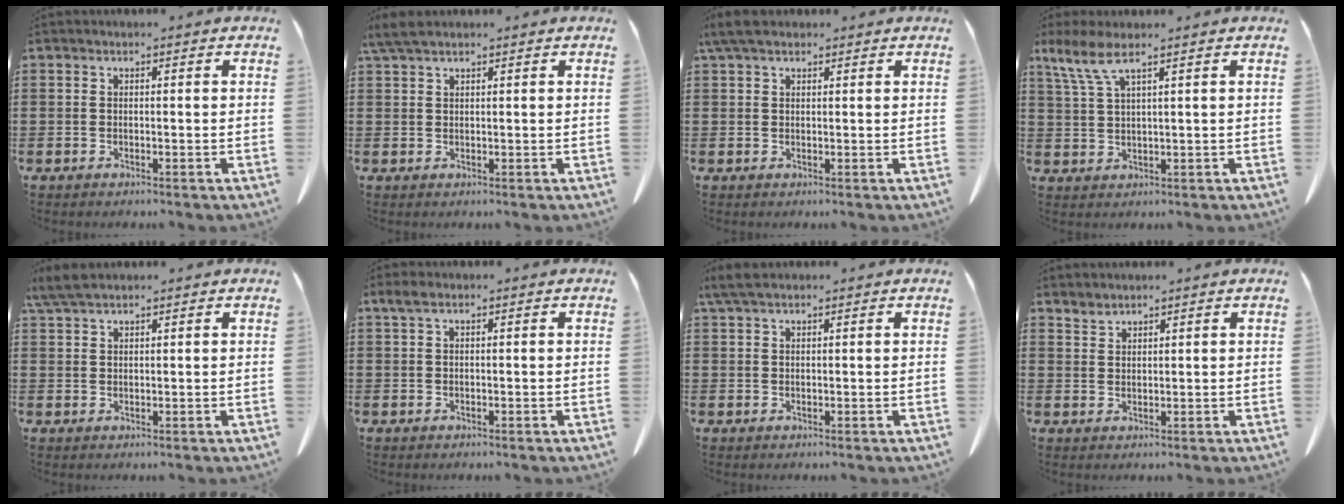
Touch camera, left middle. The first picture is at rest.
{"total": 2.7, "force": [2.0, 0.6, 1.7], "torque": [-0.039, 0.004, 0.038]}
{"total": 3.5, "force": [2.3, 1.3, 2.2], "torque": [-0.050, 0.009, 0.045]}
{"total": 5.2, "force": [3.3, 0.6, 3.9], "torque": [-0.093, -0.004, 0.058]}
{"total": 3.5, "force": [2.8, 0.7, 1.9], "torque": [-0.046, 0.002, 0.054]}
{"total": 1.3, "force": [0.6, 0.5, 1.1], "torque": [-0.024, 0.004, 0.010]}
{"total": 2.6, "force": [1.8, 0.7, 1.7], "torque": [-0.039, 0.004, 0.034]}
{"total": 1.7, "force": [1.6, 0.3, 0.0], "torque": [-0.005, 0.000, 0.033]}